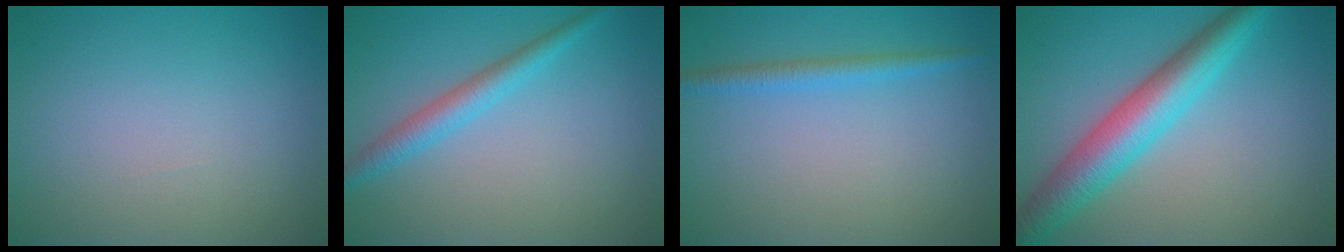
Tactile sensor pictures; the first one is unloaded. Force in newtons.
{"total": 2.7, "press": 2.7, "slide": 0.1}
{"total": 1.8, "press": 1.8, "slide": 0.1}
{"total": 6.5, "press": 6.5, "slide": 0.1}